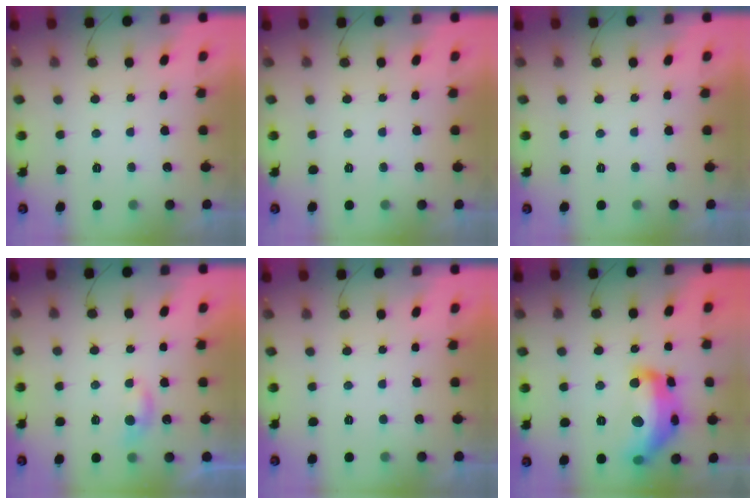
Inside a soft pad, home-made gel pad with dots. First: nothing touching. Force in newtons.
{"total": 0.0}
{"total": 0.0}
{"total": 5.4, "press": 5.4, "slide": 0.6}
{"total": 0.0}
{"total": 19.1, "press": 19.0, "slide": 1.0}